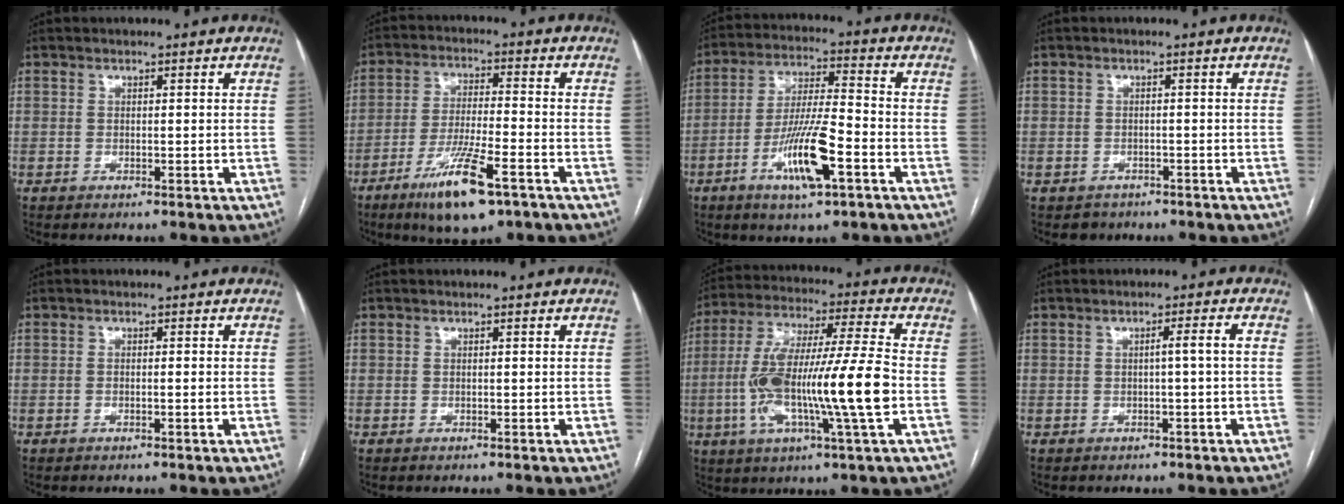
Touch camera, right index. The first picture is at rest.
{"total": 11.5, "force": [-6.7, 1.6, 9.2], "torque": [-0.174, -0.021, -0.112]}
{"total": 11.9, "force": [-5.0, 1.6, 10.7], "torque": [-0.204, -0.008, -0.090]}
{"total": 2.6, "force": [-1.7, 1.9, -0.2], "torque": [-0.002, 0.008, -0.024]}
{"total": 1.0, "force": [-0.2, 0.2, 1.0], "torque": [-0.020, 0.002, -0.001]}
{"total": 0.0}
{"total": 18.7, "force": [-3.4, 0.5, 18.4], "torque": [-0.354, 0.000, -0.064]}
{"total": 2.0, "force": [-0.2, -0.5, 1.9], "torque": [-0.029, 0.003, -0.002]}